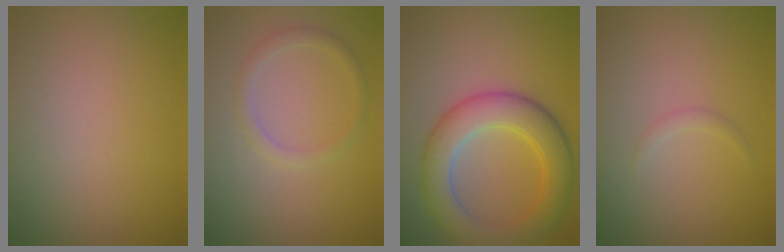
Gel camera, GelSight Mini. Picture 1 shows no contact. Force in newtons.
{"total": 1.3, "press": 1.3, "slide": 0.1}
{"total": 6.3, "press": 6.3, "slide": 0.1}
{"total": 0.7, "press": 0.7, "slide": 0.1}